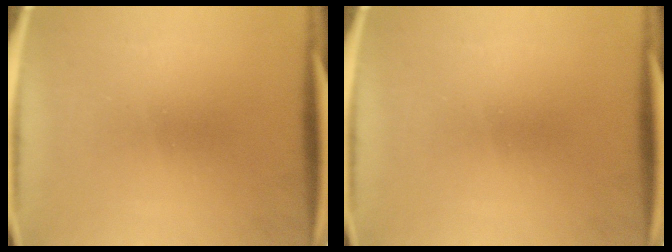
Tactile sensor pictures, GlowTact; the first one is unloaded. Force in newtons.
{"total": 0.0}